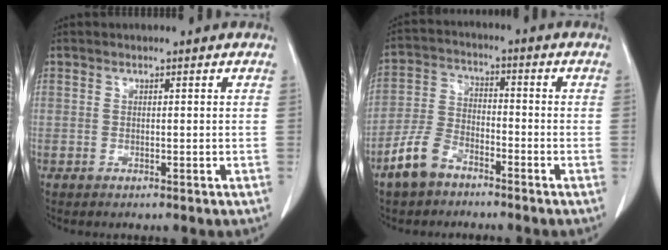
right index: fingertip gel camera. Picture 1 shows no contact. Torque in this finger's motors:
{"motor_torque": [-0.40, -0.38, -0.41, -0.17]}